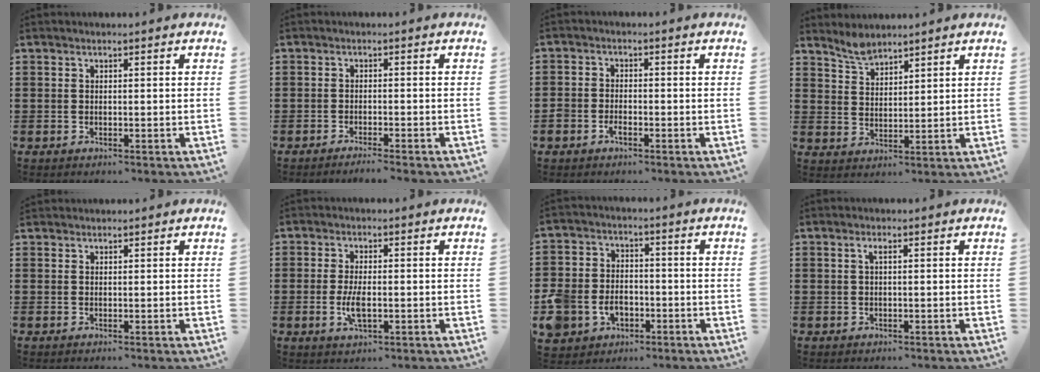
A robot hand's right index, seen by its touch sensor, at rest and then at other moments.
{"total": 1.6, "force": [-1.5, -0.3, 0.5], "torque": [-0.009, 0.001, -0.029]}
{"total": 2.0, "force": [-1.3, 1.1, 1.0], "torque": [-0.028, -0.003, -0.027]}
{"total": 3.5, "force": [3.3, 0.7, 0.8], "torque": [-0.025, -0.006, 0.064]}
{"total": 0.7, "force": [0.7, 0.2, -0.1], "torque": [0.002, 0.002, 0.013]}
{"total": 4.2, "force": [-0.7, 1.5, 3.9], "torque": [-0.082, -0.005, -0.015]}
{"total": 7.0, "force": [-2.6, 5.7, 3.0], "torque": [-0.103, 0.010, -0.052]}
{"total": 1.0, "force": [0.2, 0.1, 1.0], "torque": [-0.018, 0.001, 0.003]}